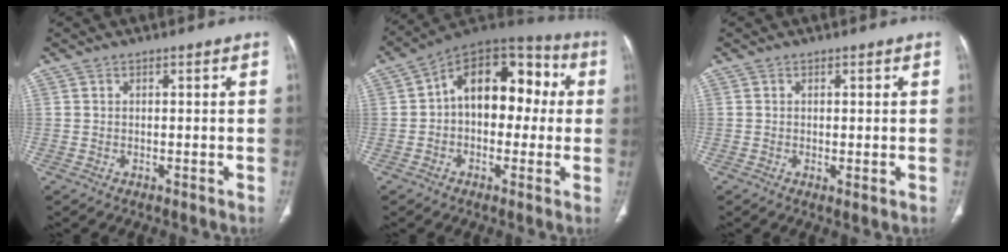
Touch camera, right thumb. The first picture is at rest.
{"total": 16.9, "force": [1.6, 11.0, 12.7], "torque": [-0.137, 0.052, 0.011]}
{"total": 1.2, "force": [-0.1, 0.2, 1.1], "torque": [-0.026, -0.008, -0.001]}